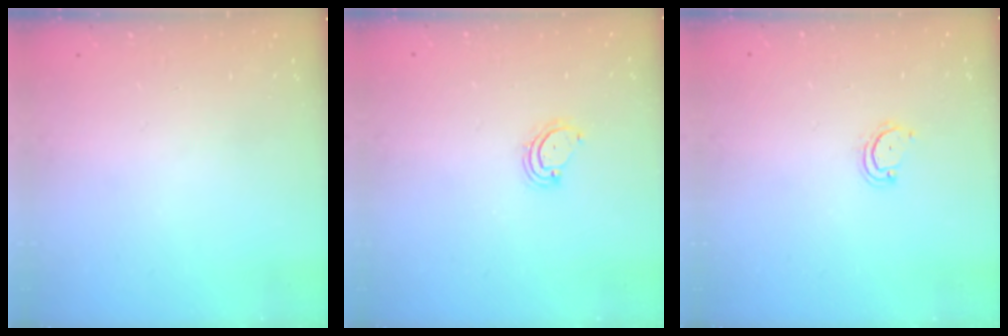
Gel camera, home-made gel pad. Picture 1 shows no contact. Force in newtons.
{"total": 3.4, "press": 3.3, "slide": 0.7}
{"total": 3.4, "press": 3.4, "slide": 0.2}